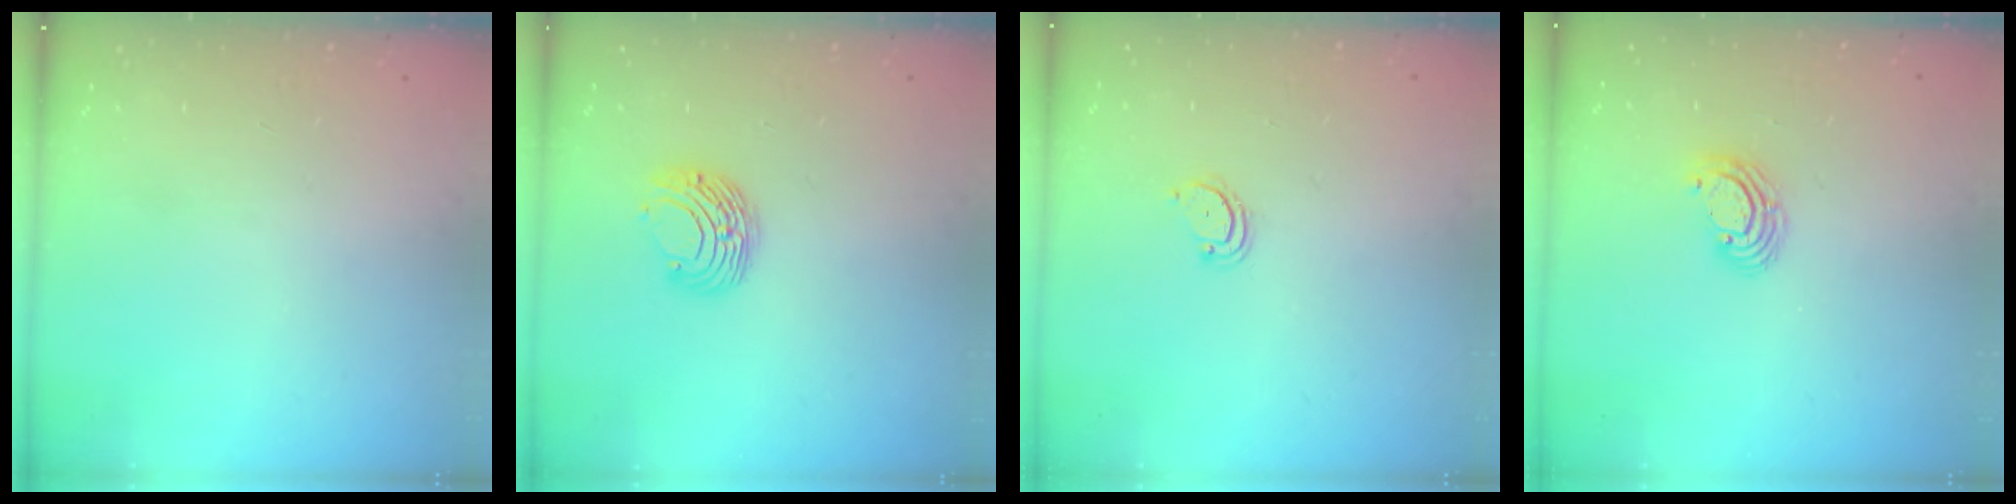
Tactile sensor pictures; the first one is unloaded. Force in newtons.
{"total": 8.2, "press": 8.2, "slide": 0.6}
{"total": 2.3, "press": 2.3, "slide": 0.2}
{"total": 4.5, "press": 4.5, "slide": 0.3}